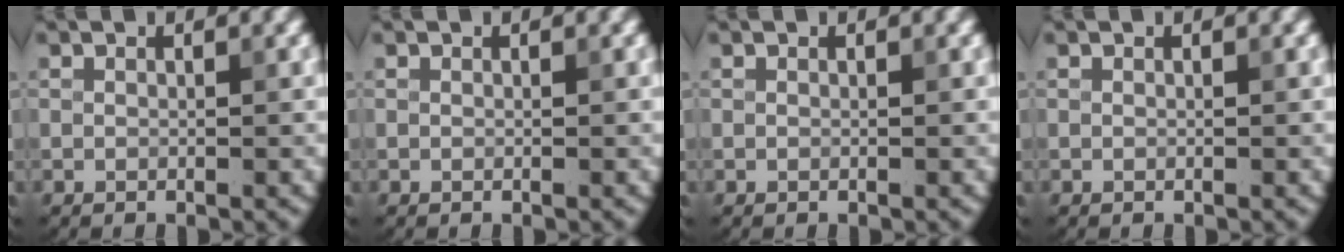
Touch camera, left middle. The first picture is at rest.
{"total": 0.0}
{"total": 0.0}
{"total": 0.0}